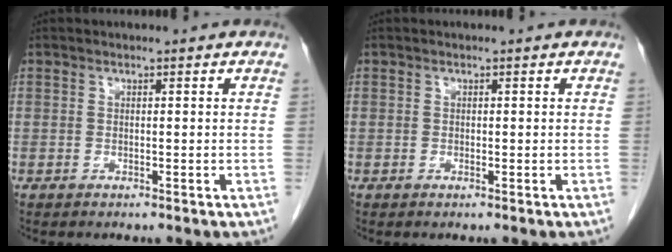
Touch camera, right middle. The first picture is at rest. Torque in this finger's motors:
{"motor_torque": [0.46, -0.41, -0.02, 0.01]}